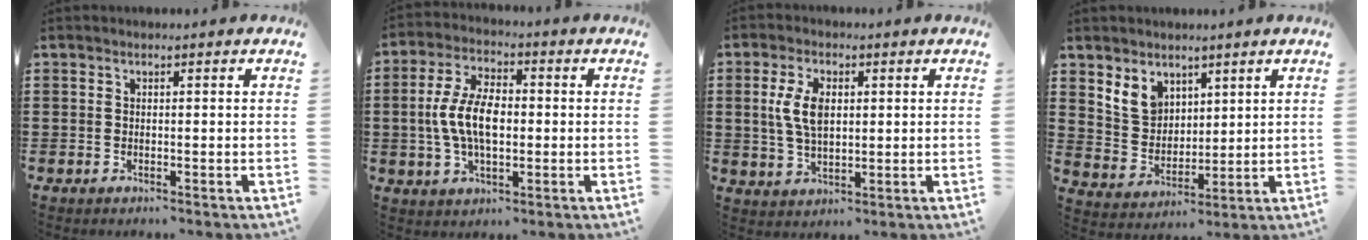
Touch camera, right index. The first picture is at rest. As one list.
[{"total": 8.5, "force": [-0.4, 4.4, 7.2], "torque": [-0.167, 0.003, -0.017]}, {"total": 6.6, "force": [1.1, 3.7, 5.4], "torque": [-0.128, 0.008, 0.014]}, {"total": 6.0, "force": [3.7, 4.6, 1.4], "torque": [-0.054, 0.008, 0.070]}]